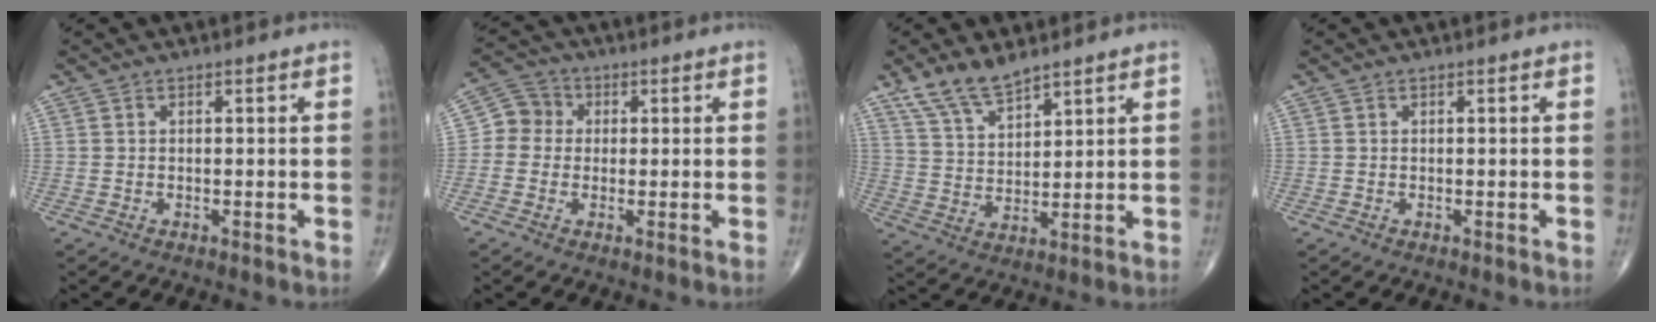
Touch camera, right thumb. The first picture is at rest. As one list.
[{"total": 5.6, "force": [0.2, 5.3, 1.9], "torque": [-0.009, 0.016, -0.010]}, {"total": 8.3, "force": [6.4, 3.1, 4.4], "torque": [-0.071, -0.030, 0.131]}, {"total": 0.0}]